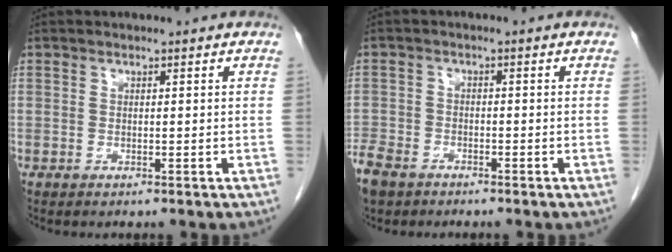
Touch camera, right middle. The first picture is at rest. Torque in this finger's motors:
{"motor_torque": [1.13, -1.01, 0.77, 0.21]}